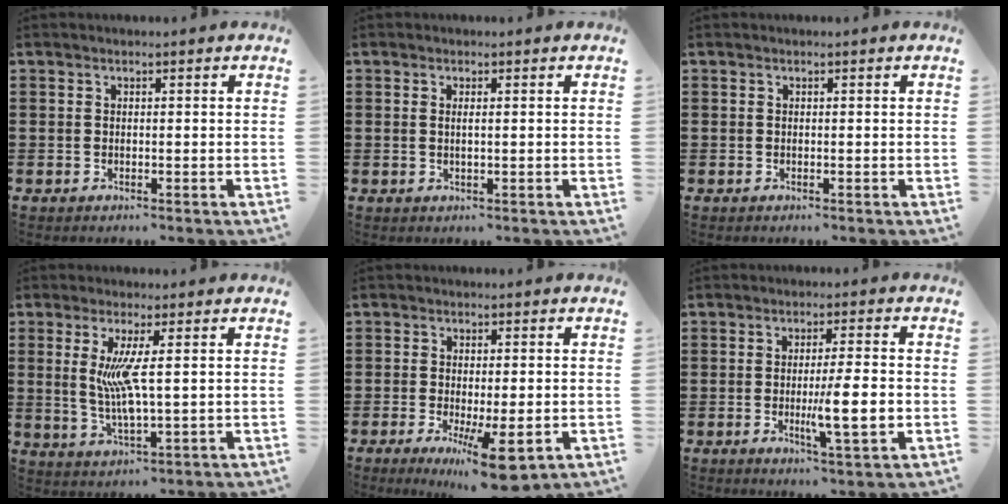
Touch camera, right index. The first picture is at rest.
{"total": 1.0, "force": [0.1, 0.0, 1.0], "torque": [-0.020, -0.002, 0.001]}
{"total": 0.0}
{"total": 6.6, "force": [1.1, 0.6, 6.5], "torque": [-0.147, -0.017, 0.011]}
{"total": 7.2, "force": [-3.1, 1.5, 6.3], "torque": [-0.113, -0.011, -0.049]}
{"total": 7.5, "force": [-1.3, 0.7, 7.3], "torque": [-0.120, -0.009, -0.021]}